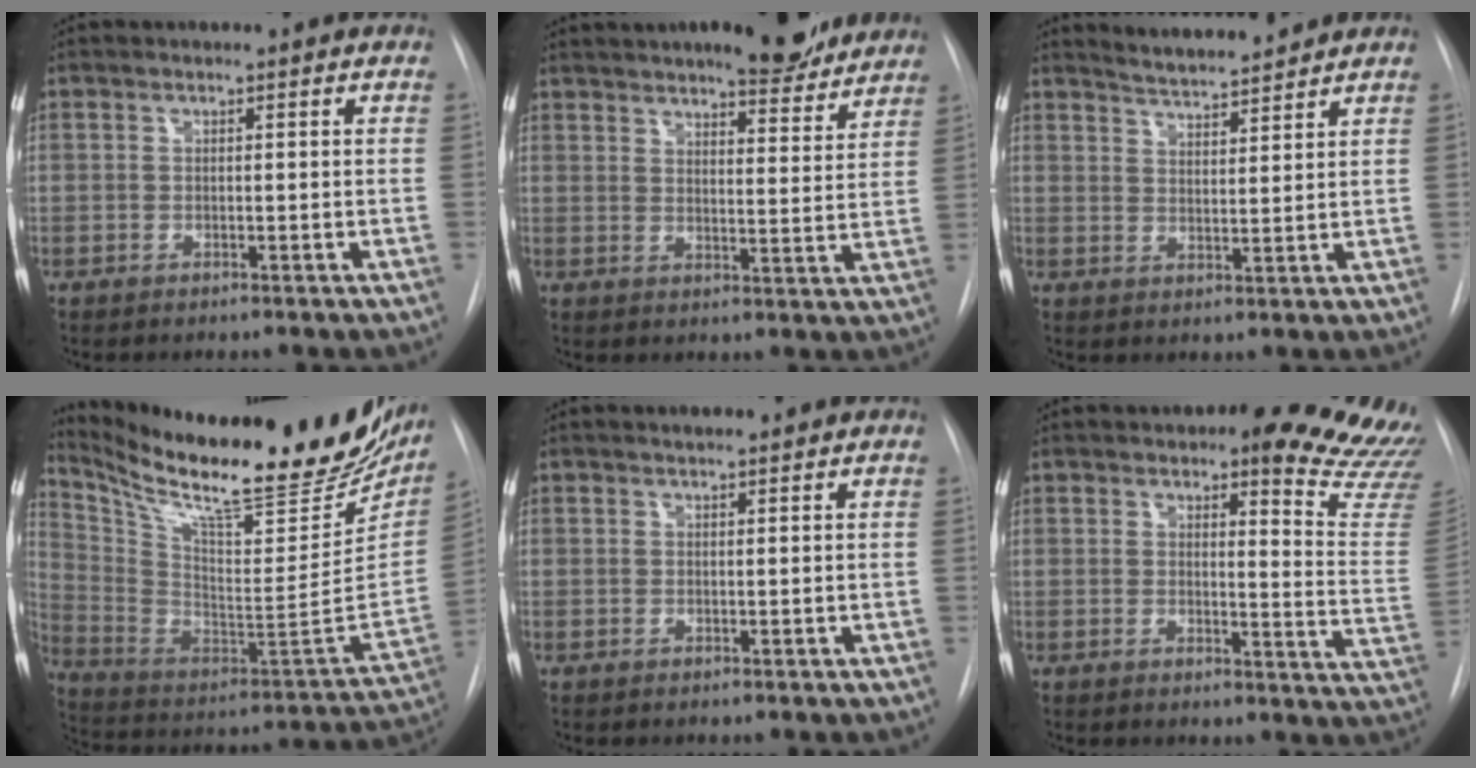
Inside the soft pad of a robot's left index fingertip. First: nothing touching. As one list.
[{"total": 15.3, "force": [13.1, 3.0, 7.2], "torque": [-0.101, 0.000, 0.177]}, {"total": 6.9, "force": [6.7, 0.4, 1.6], "torque": [-0.035, 0.008, 0.109]}, {"total": 31.1, "force": [25.4, 5.7, 17.0], "torque": [-0.284, -0.062, 0.367]}, {"total": 1.7, "force": [1.6, 0.2, 0.6], "torque": [-0.014, 0.009, 0.027]}, {"total": 16.3, "force": [14.2, 2.8, 7.6], "torque": [-0.062, -0.094, 0.136]}]